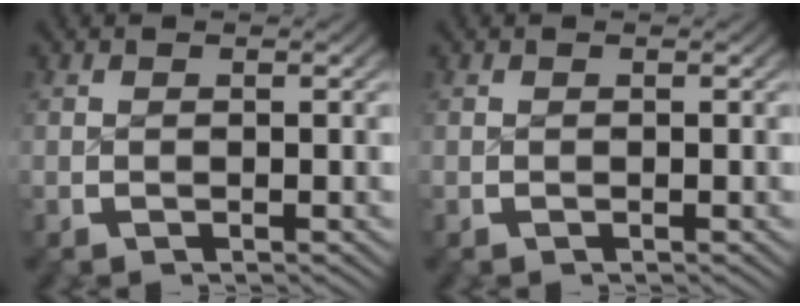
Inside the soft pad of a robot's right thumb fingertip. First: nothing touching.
{"total": 0.0}